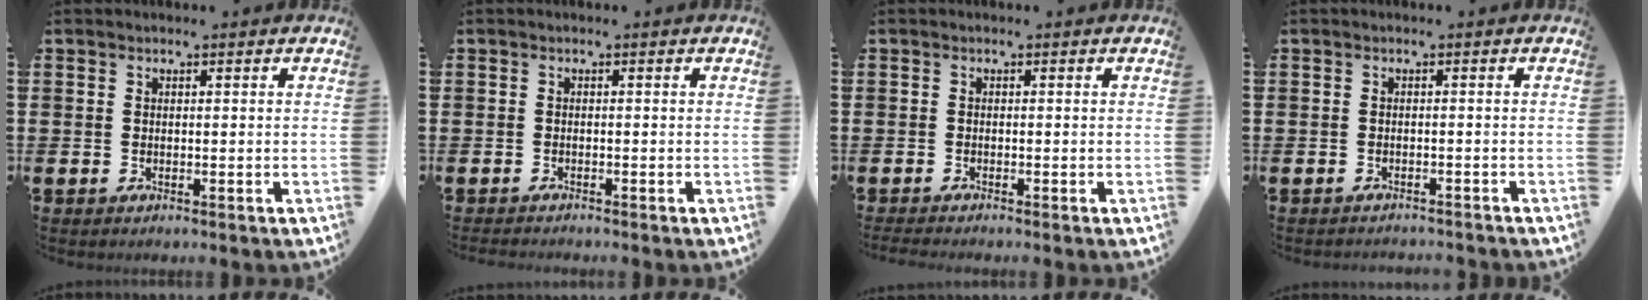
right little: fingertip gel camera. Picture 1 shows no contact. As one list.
[{"total": 0.6, "force": [-0.6, 0.0, 0.1], "torque": [-0.002, -0.003, -0.012]}, {"total": 0.6, "force": [-0.5, 0.0, 0.3], "torque": [-0.005, -0.003, -0.010]}, {"total": 0.8, "force": [-0.8, 0.0, 0.0], "torque": [-0.002, -0.001, -0.016]}]